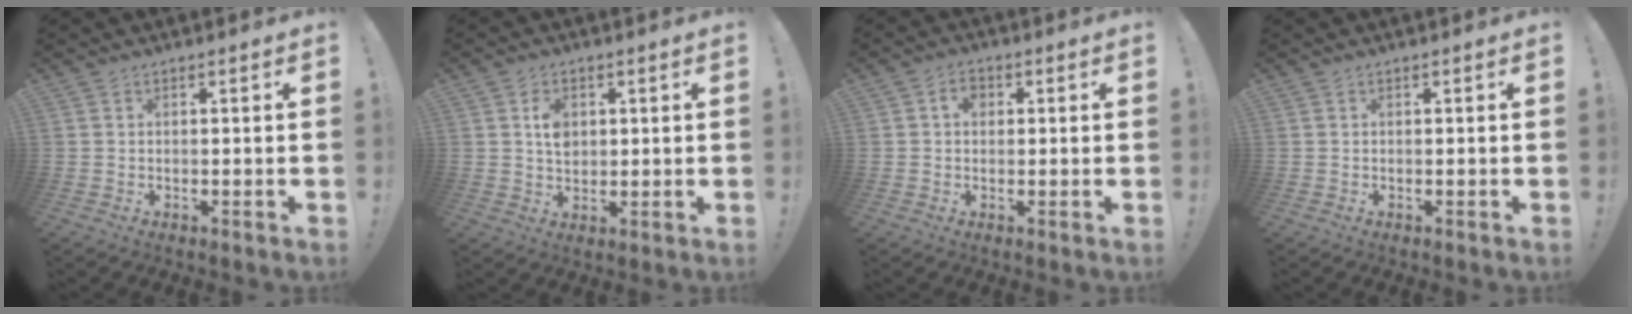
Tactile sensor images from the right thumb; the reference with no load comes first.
{"total": 5.2, "force": [1.0, 4.1, 3.0], "torque": [-0.042, 0.001, 0.015]}
{"total": 3.9, "force": [0.9, 2.9, 2.4], "torque": [-0.043, 0.007, 0.014]}
{"total": 0.0}